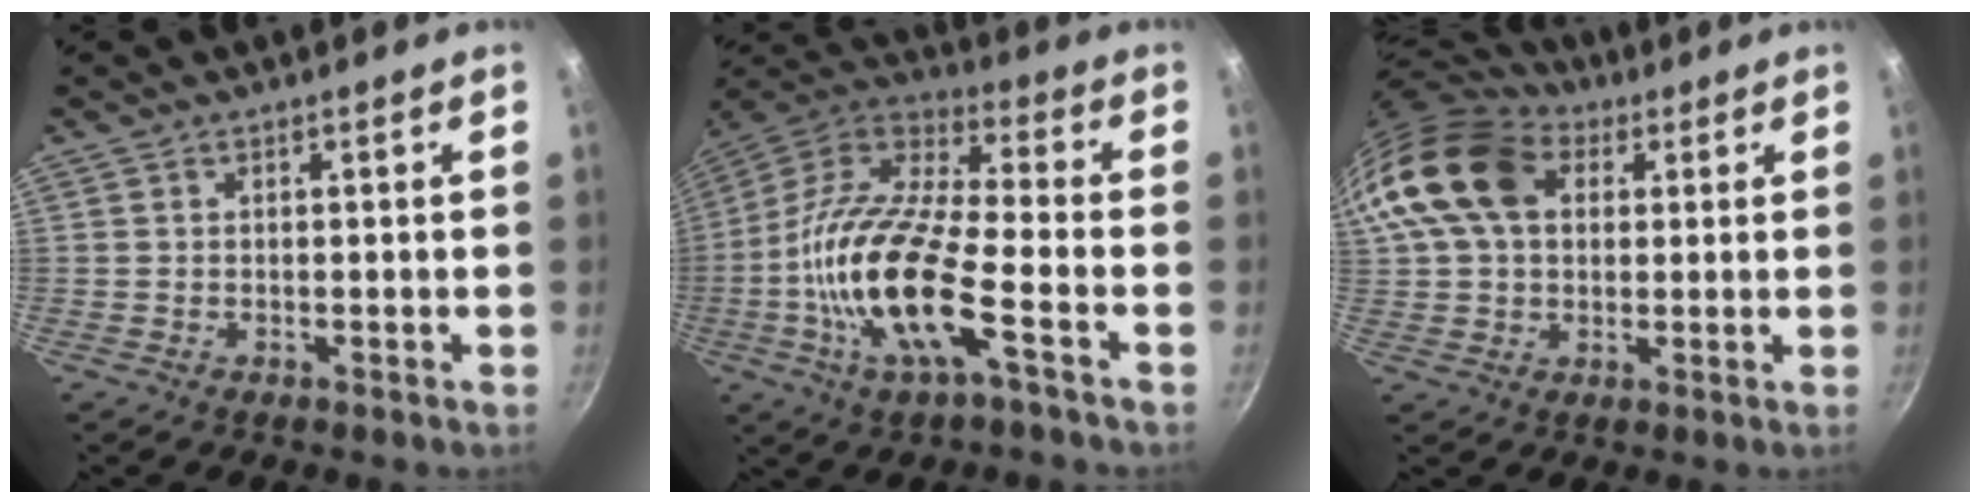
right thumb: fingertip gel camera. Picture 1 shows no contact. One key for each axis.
{"total": 19.6, "fx": -6.1, "fy": 6.3, "fz": 17.5, "tx": -0.337, "ty": 0.038, "tz": -0.135}
{"total": 17.1, "fx": 4.8, "fy": 12.2, "fz": 11.0, "tx": -0.202, "ty": 0.020, "tz": 0.073}